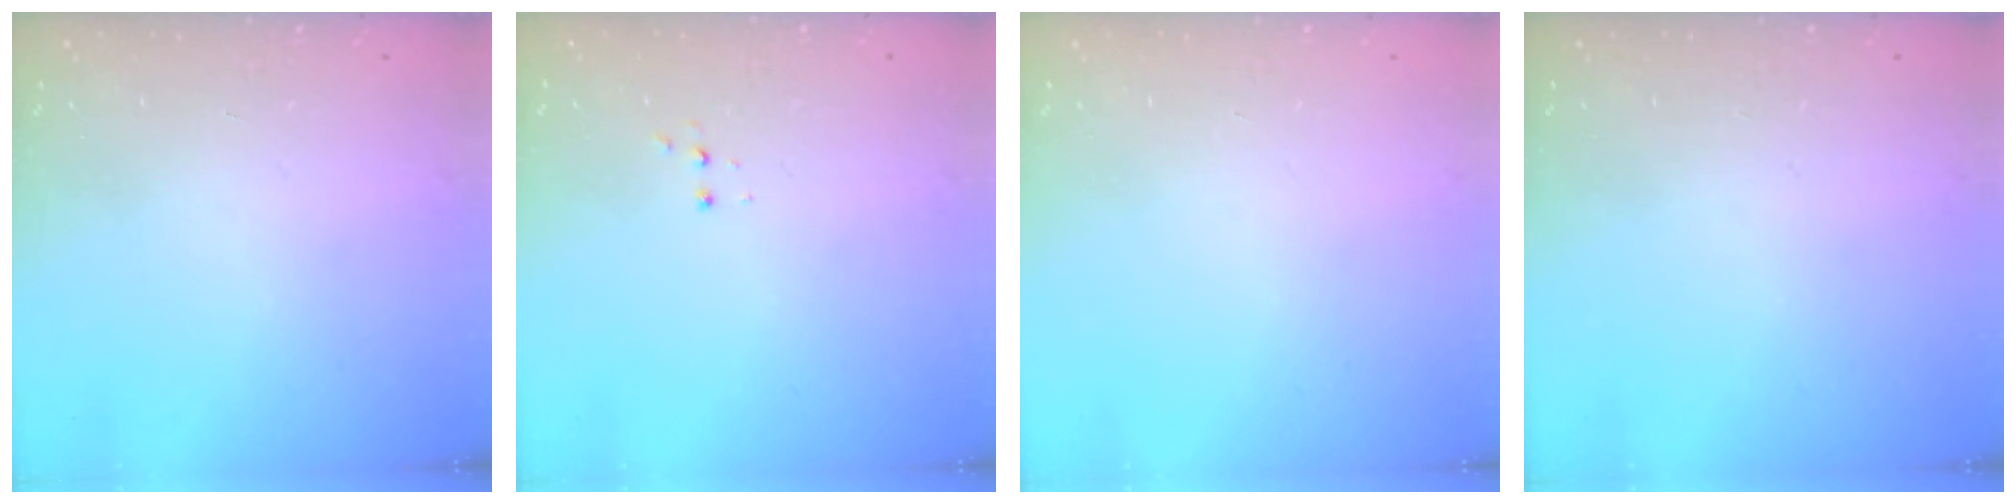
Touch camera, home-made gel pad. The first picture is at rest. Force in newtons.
{"total": 2.8, "press": 2.8, "slide": 0.5}
{"total": 0.0}
{"total": 0.0}